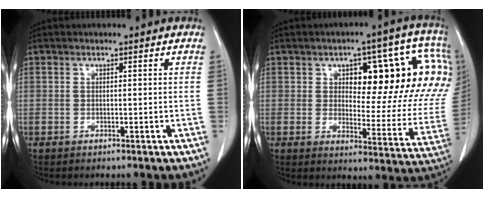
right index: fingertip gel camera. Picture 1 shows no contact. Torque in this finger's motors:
{"motor_torque": [1.17, 0.97, 0.35, 0.08]}